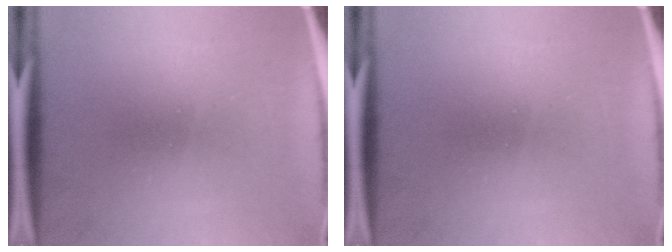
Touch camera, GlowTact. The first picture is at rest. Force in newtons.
{"total": 0.0}